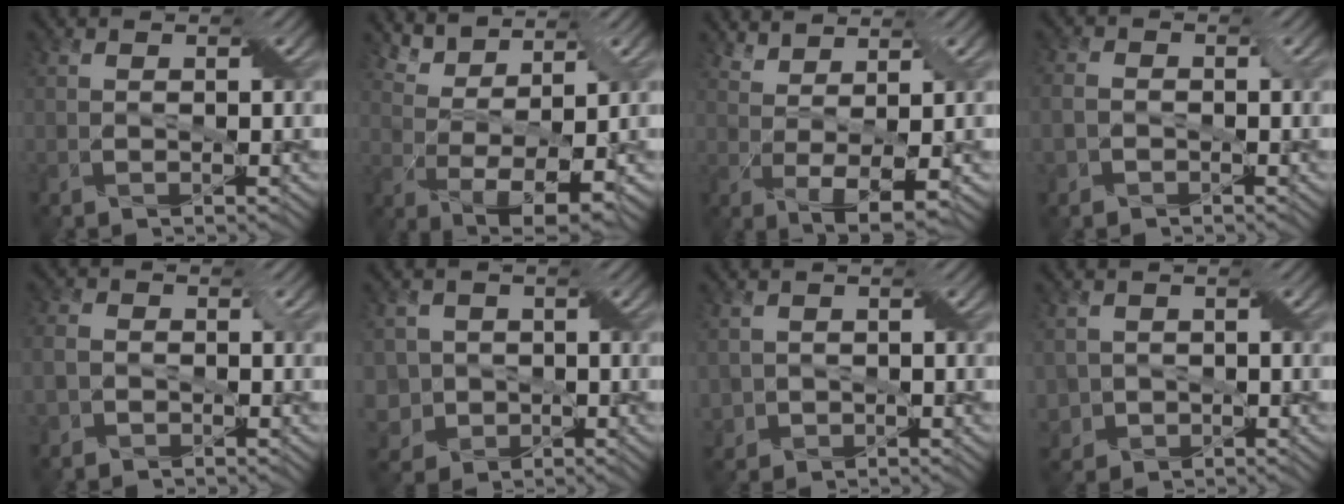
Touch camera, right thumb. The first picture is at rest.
{"total": 6.2, "force": [3.5, 2.0, 4.8], "torque": [-0.102, 0.000, 0.074]}
{"total": 4.4, "force": [1.9, 1.0, 3.9], "torque": [-0.082, -0.001, 0.041]}
{"total": 3.0, "force": [-1.1, 2.3, 1.7], "torque": [-0.041, 0.001, -0.025]}
{"total": 3.5, "force": [-1.2, 2.7, 1.9], "torque": [-0.048, 0.000, -0.030]}
{"total": 5.3, "force": [-1.3, 5.0, 1.1], "torque": [-0.038, -0.006, -0.042]}
{"total": 2.2, "force": [-0.4, 2.2, 0.2], "torque": [-0.009, -0.001, -0.009]}
{"total": 3.2, "force": [-0.7, 3.0, 0.6], "torque": [-0.022, -0.001, -0.020]}